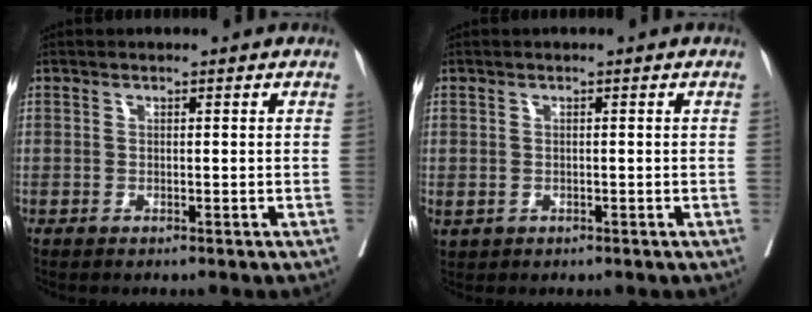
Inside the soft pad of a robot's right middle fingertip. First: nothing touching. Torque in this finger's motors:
{"motor_torque": [0.17, -0.12, 0.28, 0.21]}